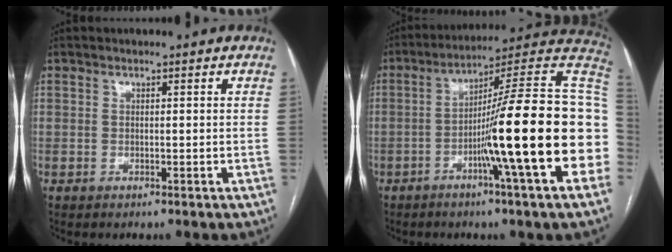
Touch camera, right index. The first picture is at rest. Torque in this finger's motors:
{"motor_torque": [2.14, 0.00, 1.05, 0.21]}